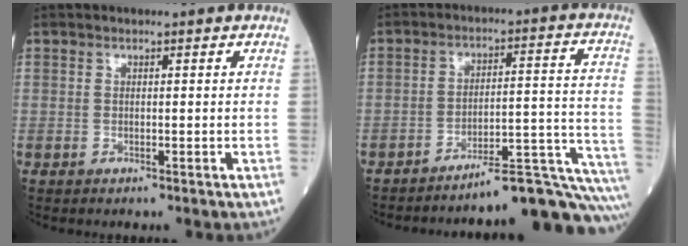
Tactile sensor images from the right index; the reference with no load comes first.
{"total": 17.1, "force": [-15.9, -1.2, 6.2], "torque": [-0.021, 0.038, -0.213]}